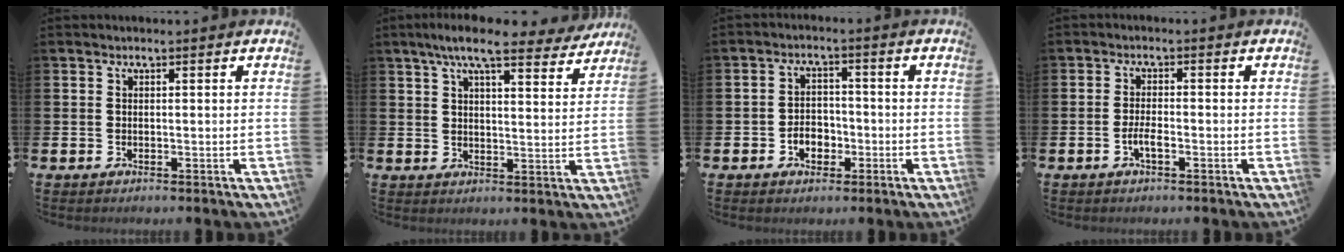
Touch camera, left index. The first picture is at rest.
{"total": 8.4, "force": [7.3, 1.5, 3.8], "torque": [-0.078, -0.028, 0.128]}
{"total": 3.3, "force": [-1.3, 2.5, 1.7], "torque": [-0.027, 0.002, -0.030]}
{"total": 2.1, "force": [-0.8, 0.6, 1.8], "torque": [-0.040, 0.005, -0.014]}